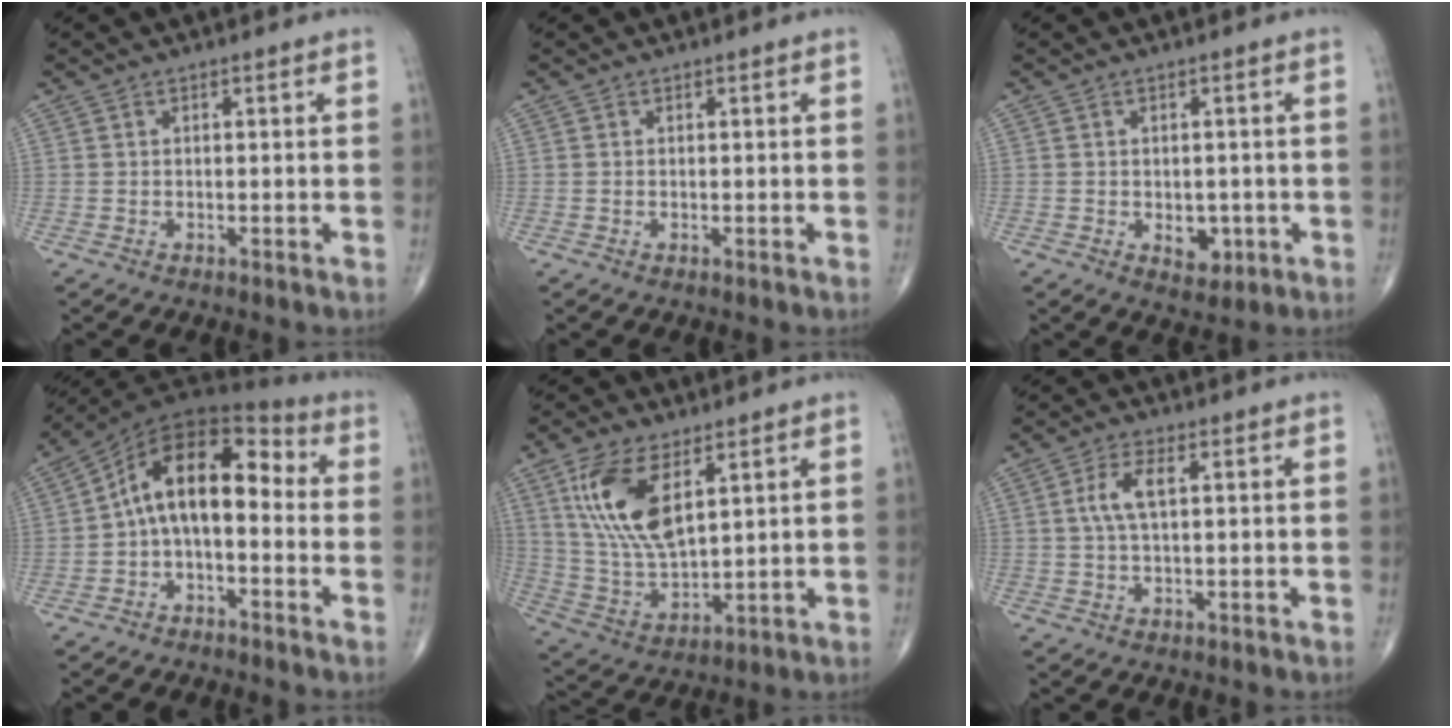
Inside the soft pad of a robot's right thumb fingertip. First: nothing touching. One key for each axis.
{"total": 0.0}
{"total": 4.3, "fx": -1.0, "fy": 2.9, "fz": 3.0, "tx": -0.018, "ty": 0.000, "tz": -0.006}
{"total": 12.6, "fx": -0.8, "fy": 7.1, "fz": 10.3, "tx": -0.146, "ty": 0.058, "tz": -0.030}
{"total": 14.8, "fx": 6.1, "fy": 6.8, "fz": 11.7, "tx": -0.232, "ty": -0.022, "tz": 0.129}
{"total": 4.9, "fx": 1.0, "fy": 1.9, "fz": 4.4, "tx": -0.100, "ty": 0.008, "tz": 0.020}